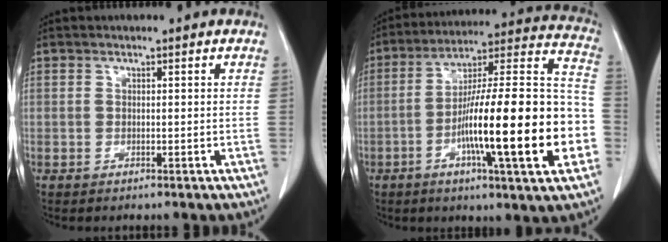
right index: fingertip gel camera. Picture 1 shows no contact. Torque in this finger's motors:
{"motor_torque": [1.44, -0.70, 1.05, 0.21]}